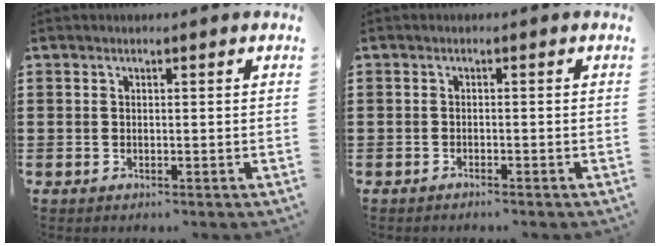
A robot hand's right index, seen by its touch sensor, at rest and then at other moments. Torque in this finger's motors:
{"motor_torque": [0.05, 0.12, 0.03, -0.01]}